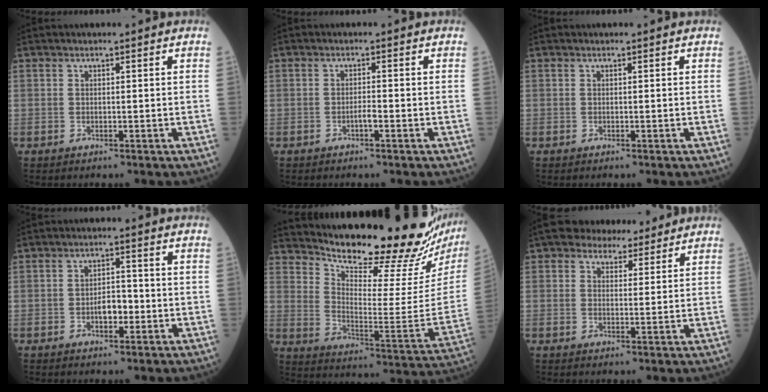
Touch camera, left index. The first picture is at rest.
{"total": 1.4, "force": [-1.1, 0.1, 0.9], "torque": [-0.018, -0.003, -0.019]}
{"total": 0.0}
{"total": 3.4, "force": [-1.5, 1.6, 2.7], "torque": [-0.044, 0.002, -0.025]}
{"total": 24.1, "force": [22.2, 0.9, 9.1], "torque": [-0.151, -0.120, 0.298]}
{"total": 6.5, "force": [5.4, 2.9, 2.1], "torque": [-0.026, 0.011, 0.077]}